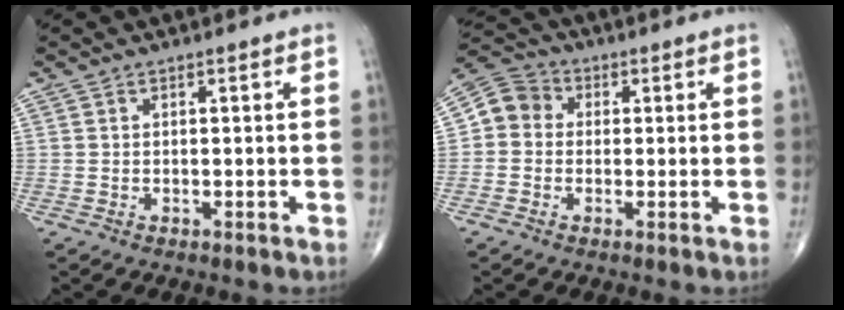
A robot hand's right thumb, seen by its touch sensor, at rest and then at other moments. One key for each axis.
{"total": 6.4, "fx": 0.2, "fy": 5.8, "fz": 2.8, "tx": -0.034, "ty": 0.021, "tz": -0.012}